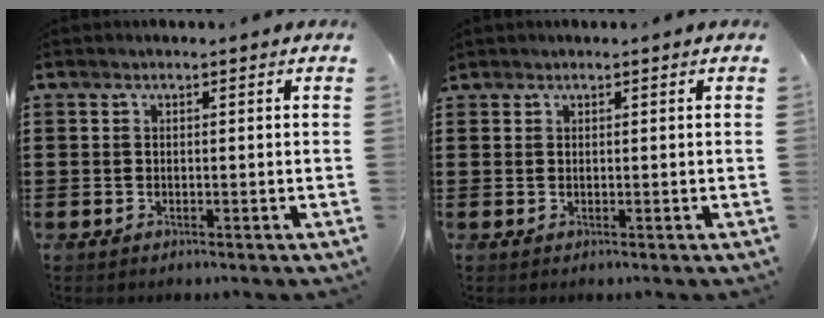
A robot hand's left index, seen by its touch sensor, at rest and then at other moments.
{"total": 0.6, "force": [0.6, 0.3, 0.0], "torque": [-0.004, 0.001, 0.012]}